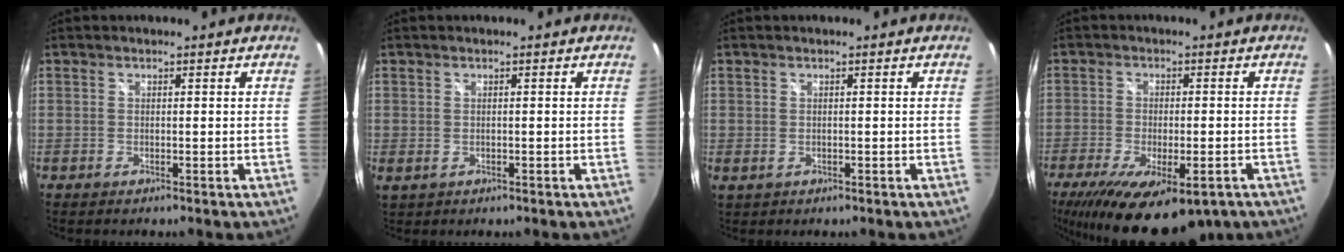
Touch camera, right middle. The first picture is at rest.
{"total": 1.8, "force": [-0.1, 1.4, 1.1], "torque": [-0.023, -0.003, 0.002]}
{"total": 1.2, "force": [0.0, 1.0, 0.8], "torque": [-0.016, -0.002, 0.002]}
{"total": 19.8, "force": [-12.2, 8.0, 13.4], "torque": [-0.261, -0.057, -0.171]}